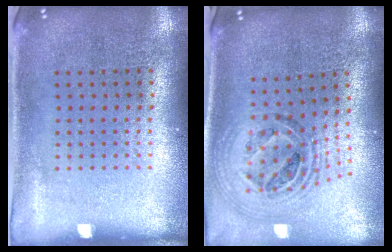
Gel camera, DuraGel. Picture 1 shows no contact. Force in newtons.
{"total": 1.7, "press": 1.5, "slide": 0.8}